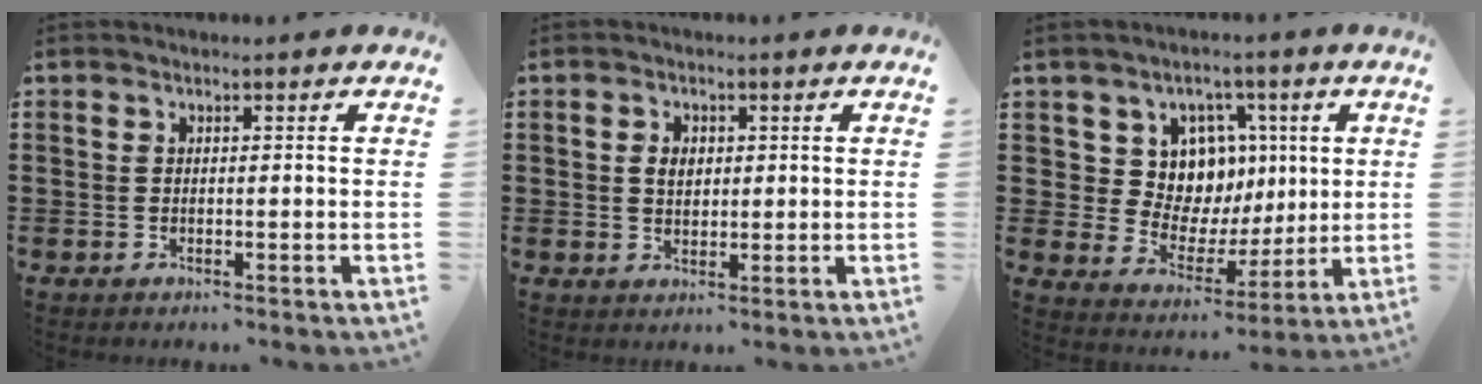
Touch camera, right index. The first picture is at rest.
{"total": 2.7, "force": [0.4, 1.9, 1.8], "torque": [-0.040, 0.010, 0.006]}
{"total": 9.5, "force": [3.2, 8.2, 3.5], "torque": [-0.091, -0.017, 0.065]}